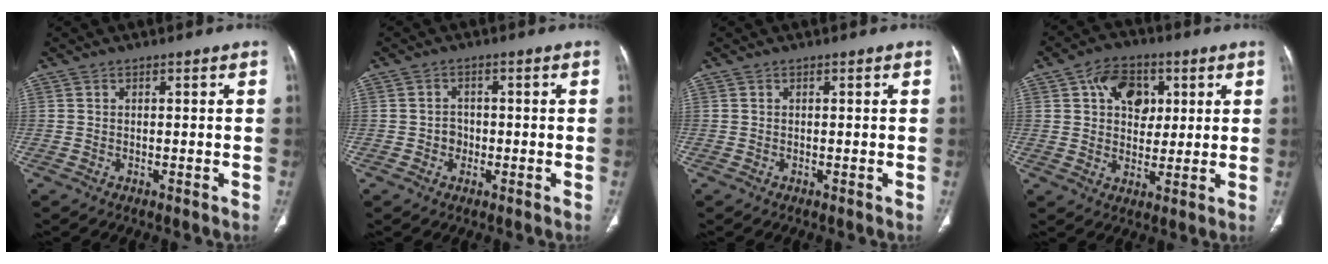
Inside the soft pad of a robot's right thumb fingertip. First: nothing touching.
{"total": 2.4, "force": [-0.6, 2.1, 0.8], "torque": [0.001, 0.008, -0.013]}
{"total": 0.0}
{"total": 10.0, "force": [3.4, 7.2, 6.1], "torque": [-0.054, -0.006, 0.051]}